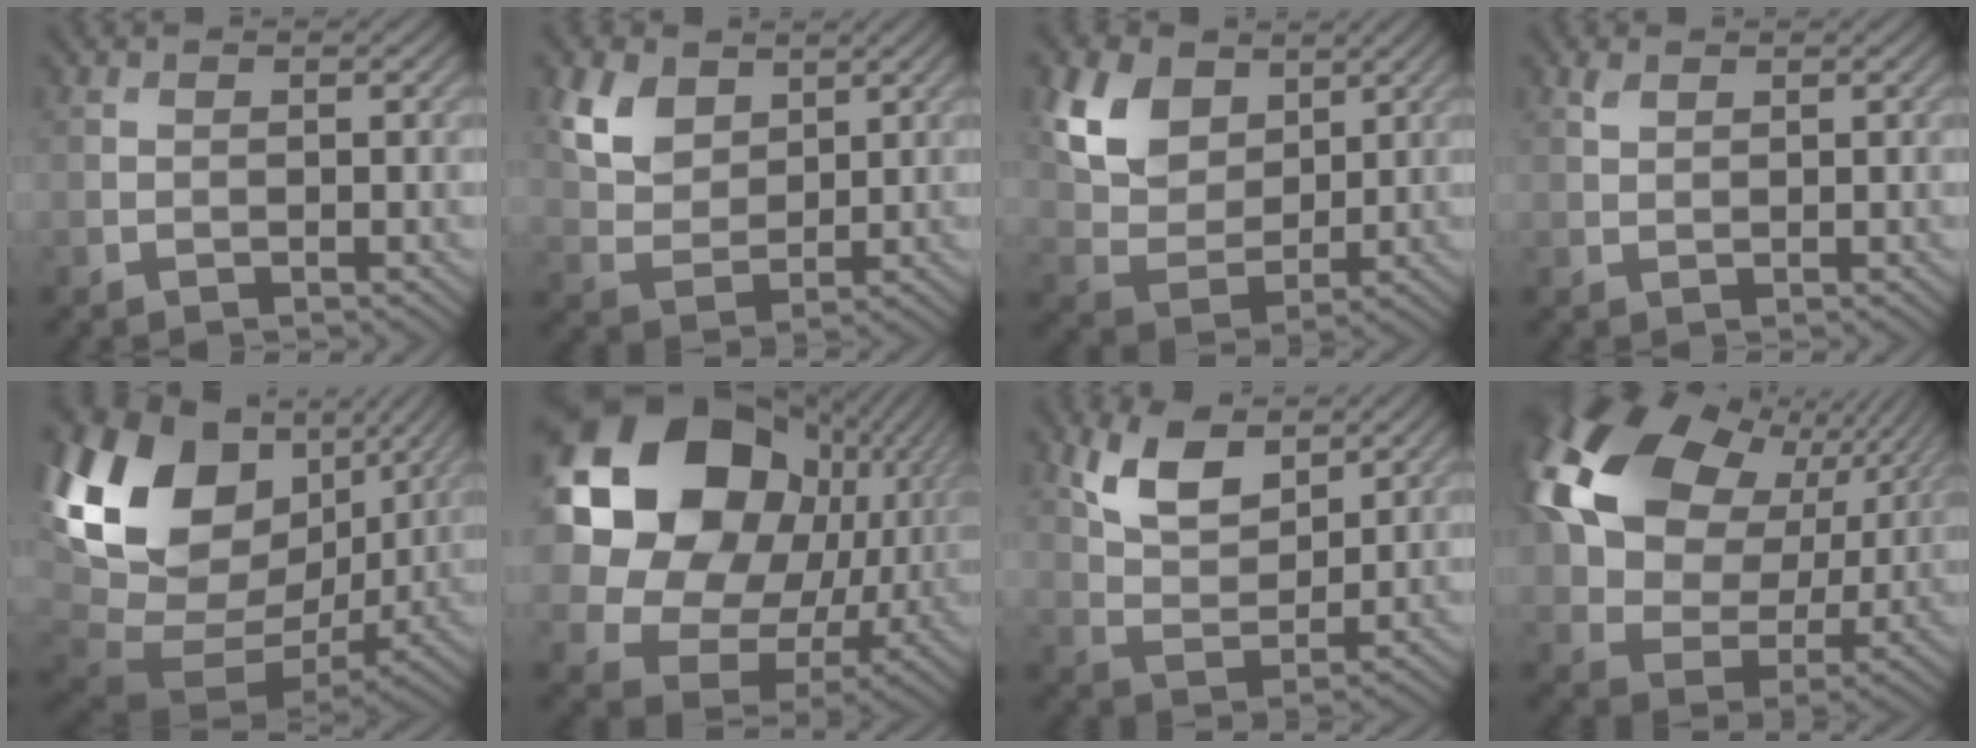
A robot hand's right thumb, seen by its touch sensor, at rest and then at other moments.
{"total": 6.4, "force": [3.4, 4.1, 3.4], "torque": [-0.091, -0.004, 0.068]}
{"total": 8.8, "force": [4.2, 5.9, 5.0], "torque": [-0.127, -0.002, 0.073]}
{"total": 1.0, "force": [0.7, 0.4, 0.5], "torque": [-0.017, 0.000, 0.016]}
{"total": 19.9, "force": [4.7, 14.2, 13.0], "torque": [-0.284, -0.020, 0.117]}
{"total": 22.9, "force": [6.6, 18.6, 11.7], "torque": [-0.327, 0.014, 0.150]}
{"total": 7.4, "force": [4.4, 3.6, 4.7], "torque": [-0.102, -0.004, 0.088]}
{"total": 19.5, "force": [6.8, 13.7, 12.1], "torque": [-0.272, 0.027, 0.121]}